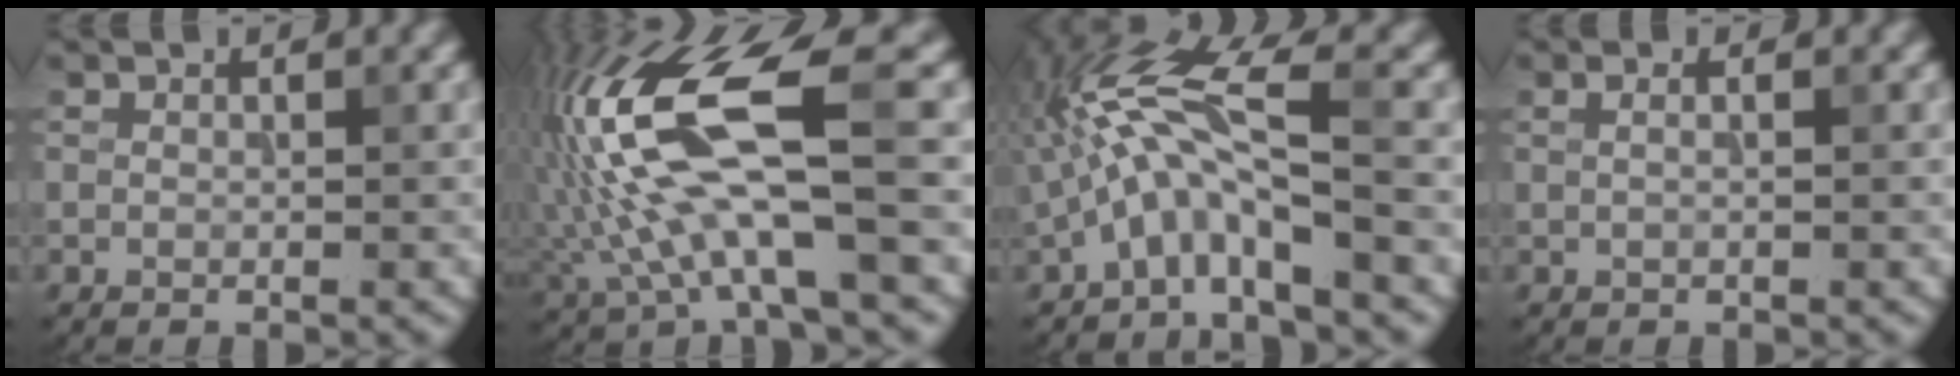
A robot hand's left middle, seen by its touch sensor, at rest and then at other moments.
{"total": 13.0, "force": [0.6, 4.4, 12.2], "torque": [-0.253, 0.013, 0.009]}
{"total": 6.7, "force": [-1.7, 1.5, 6.3], "torque": [-0.132, 0.023, -0.040]}
{"total": 1.7, "force": [0.7, 0.9, 1.3], "torque": [-0.006, 0.006, -0.009]}